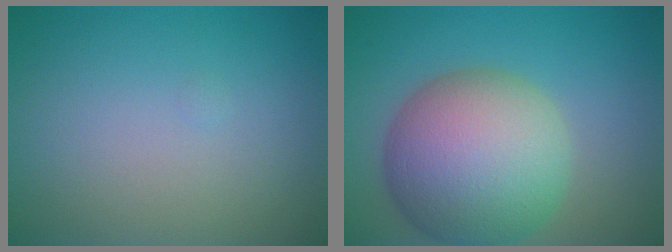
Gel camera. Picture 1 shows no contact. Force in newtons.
{"total": 11.5, "press": 11.5, "slide": 0.6}